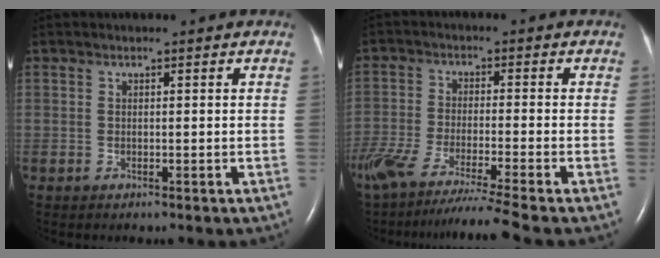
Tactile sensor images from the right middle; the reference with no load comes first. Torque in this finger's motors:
{"motor_torque": [1.12, -1.02, 0.20, 0.16]}